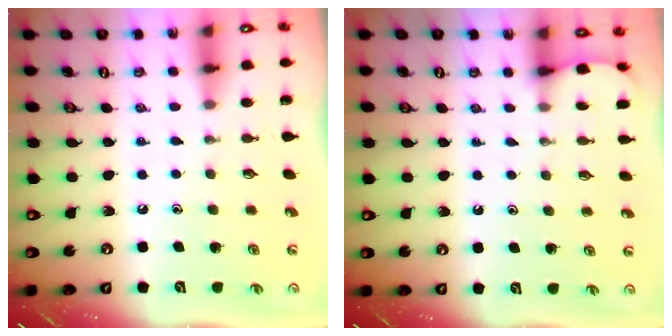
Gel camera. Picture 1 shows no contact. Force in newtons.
{"total": 2.5, "press": 2.5, "slide": 0.3}